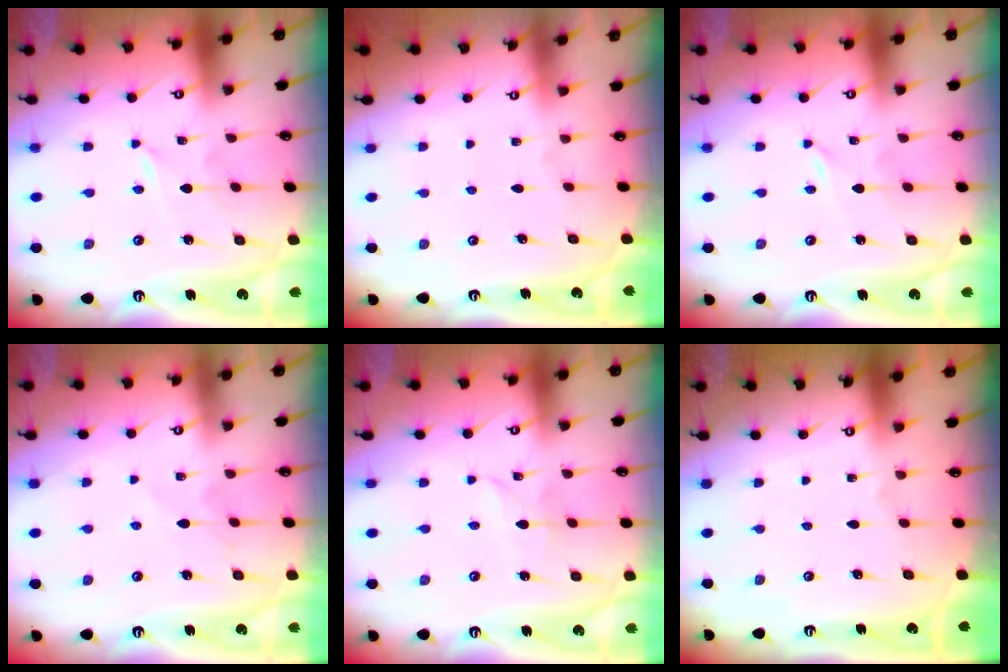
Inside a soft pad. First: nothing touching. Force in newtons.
{"total": 0.0}
{"total": 0.0}
{"total": 4.7, "press": 4.6, "slide": 0.5}
{"total": 2.7, "press": 2.7, "slide": 0.3}
{"total": 0.0}